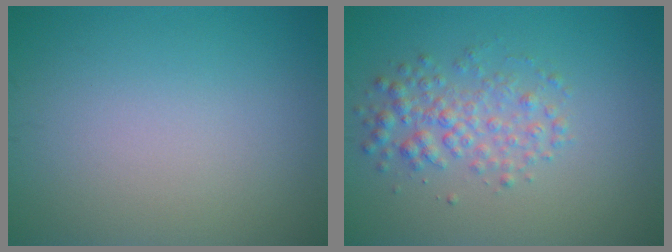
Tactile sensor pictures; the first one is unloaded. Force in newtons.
{"total": 3.0, "press": 3.0, "slide": 0.0}